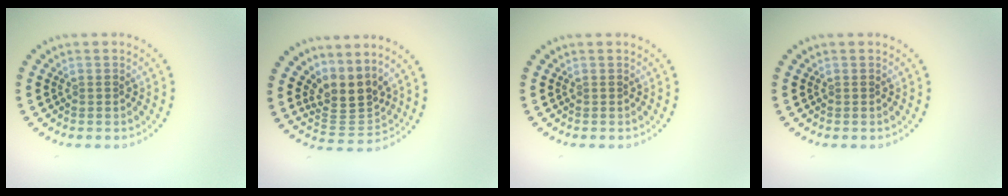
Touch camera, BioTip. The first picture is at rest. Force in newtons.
{"total": 3.4, "press": 2.6, "slide": 2.3}
{"total": 0.0}
{"total": 0.0}